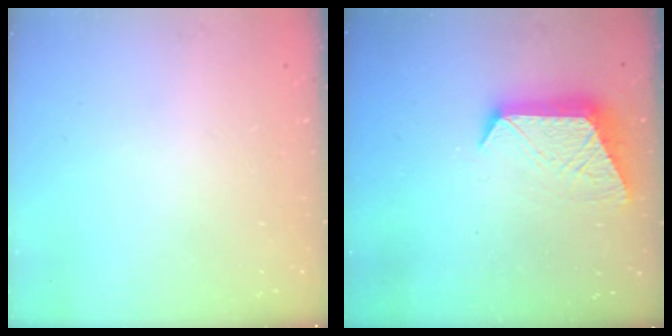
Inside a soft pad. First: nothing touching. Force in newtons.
{"total": 10.7, "press": 10.7, "slide": 0.8}